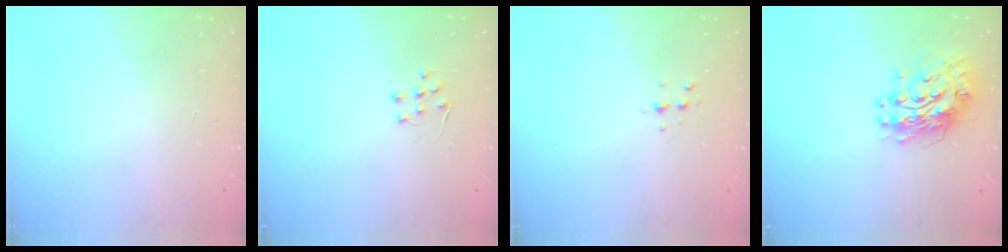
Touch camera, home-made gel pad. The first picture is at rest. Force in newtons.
{"total": 5.1, "press": 5.1, "slide": 0.7}
{"total": 4.0, "press": 3.9, "slide": 0.9}
{"total": 11.2, "press": 11.2, "slide": 0.9}